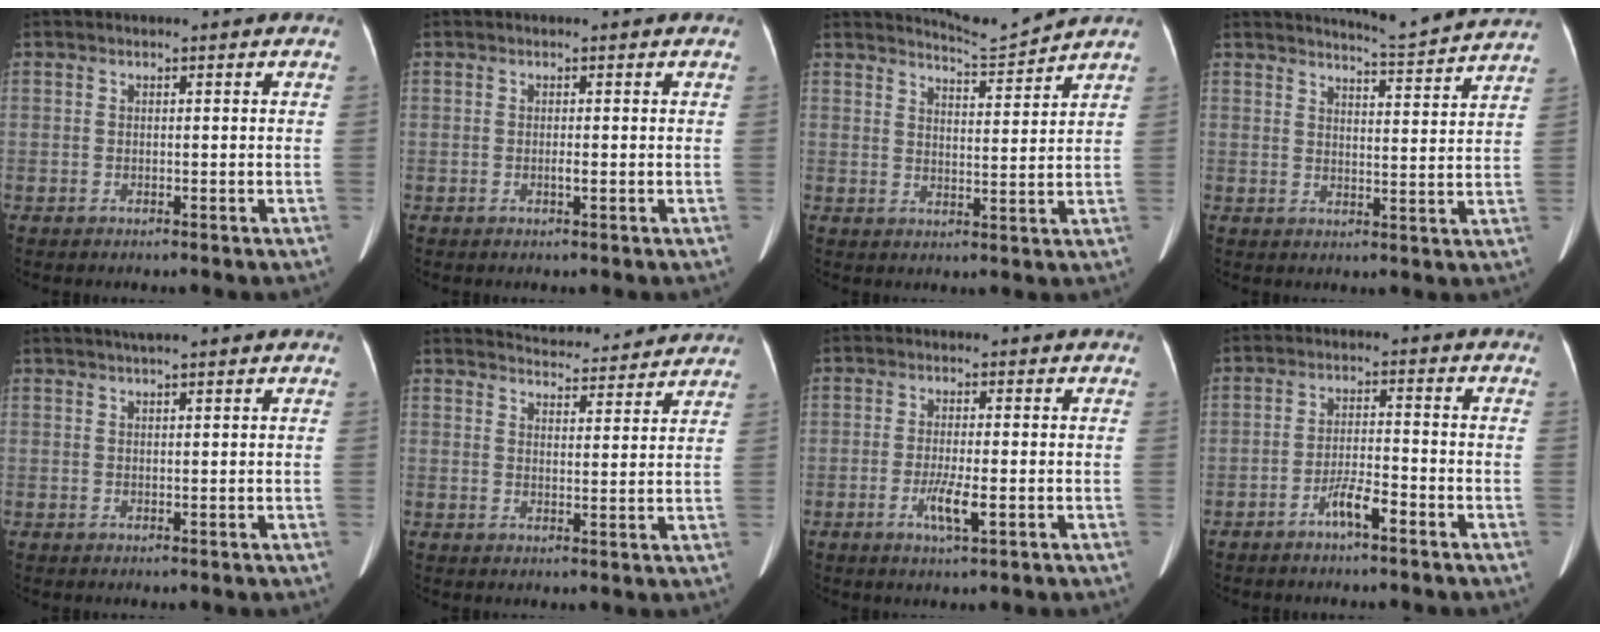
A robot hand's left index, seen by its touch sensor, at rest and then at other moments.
{"total": 0.7, "force": [-0.2, -0.1, 0.7], "torque": [-0.019, 0.001, -0.003]}
{"total": 5.1, "force": [4.8, -1.5, -0.7], "torque": [-0.003, -0.022, 0.082]}
{"total": 9.9, "force": [9.6, -1.4, 1.8], "torque": [-0.044, -0.027, 0.119]}
{"total": 4.6, "force": [3.8, 0.0, 2.7], "torque": [-0.038, 0.028, 0.056]}
{"total": 11.7, "force": [11.4, 1.8, 1.7], "torque": [-0.014, 0.010, 0.135]}
{"total": 3.9, "force": [-1.4, 0.4, 3.6], "torque": [-0.073, -0.009, -0.023]}
{"total": 4.4, "force": [-3.2, 0.5, 3.0], "torque": [-0.063, 0.001, -0.058]}